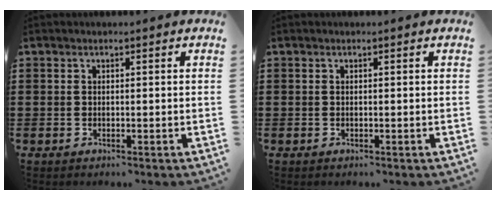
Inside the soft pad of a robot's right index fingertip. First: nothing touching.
{"total": 0.0}